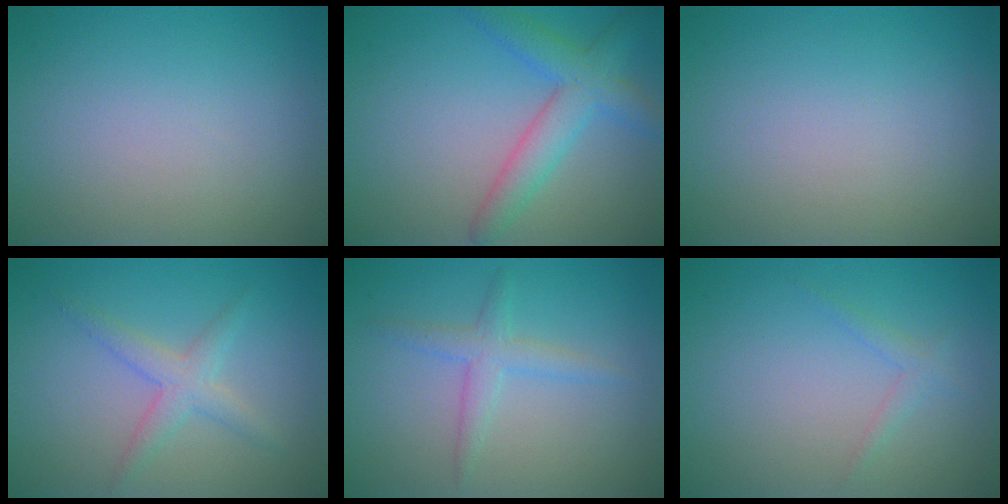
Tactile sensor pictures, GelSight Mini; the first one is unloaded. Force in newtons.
{"total": 4.2, "press": 4.2, "slide": 0.2}
{"total": 0.0}
{"total": 2.5, "press": 2.5, "slide": 0.1}
{"total": 2.2, "press": 2.2, "slide": 0.2}
{"total": 1.1, "press": 1.1, "slide": 0.0}